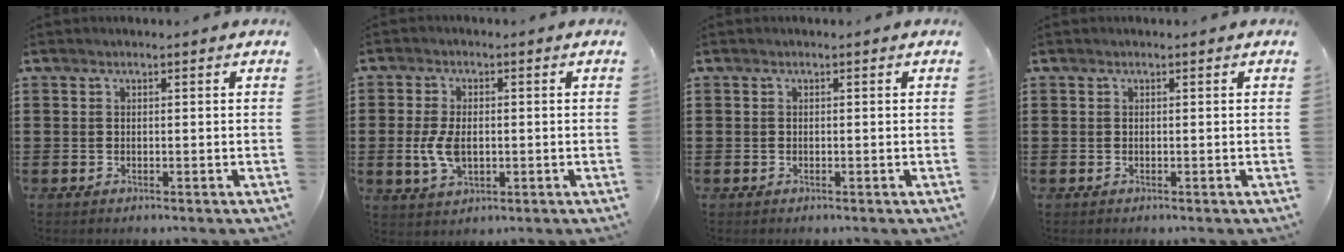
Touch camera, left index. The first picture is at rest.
{"total": 5.4, "force": [-0.3, 3.2, 4.4], "torque": [-0.110, -0.003, -0.011]}
{"total": 0.0}
{"total": 0.0}